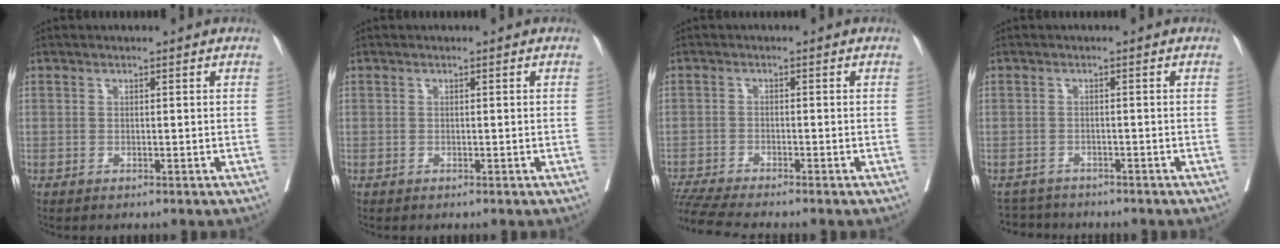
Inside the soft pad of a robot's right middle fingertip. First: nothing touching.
{"total": 0.0}
{"total": 6.8, "force": [-6.2, -0.9, 2.6], "torque": [-0.045, -0.019, -0.110]}
{"total": 3.9, "force": [-3.7, 1.0, -0.4], "torque": [0.009, -0.008, -0.061]}